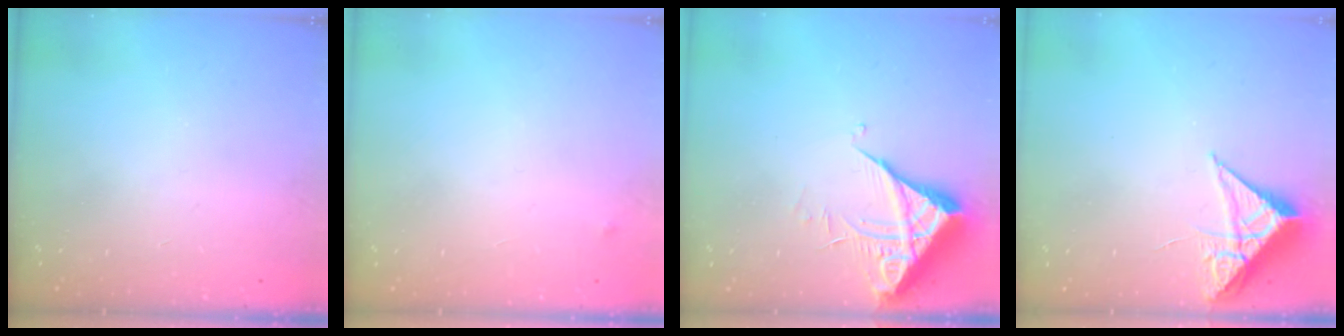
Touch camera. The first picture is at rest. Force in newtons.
{"total": 2.5, "press": 2.4, "slide": 0.4}
{"total": 6.0, "press": 6.0, "slide": 0.2}
{"total": 7.0, "press": 7.0, "slide": 0.3}